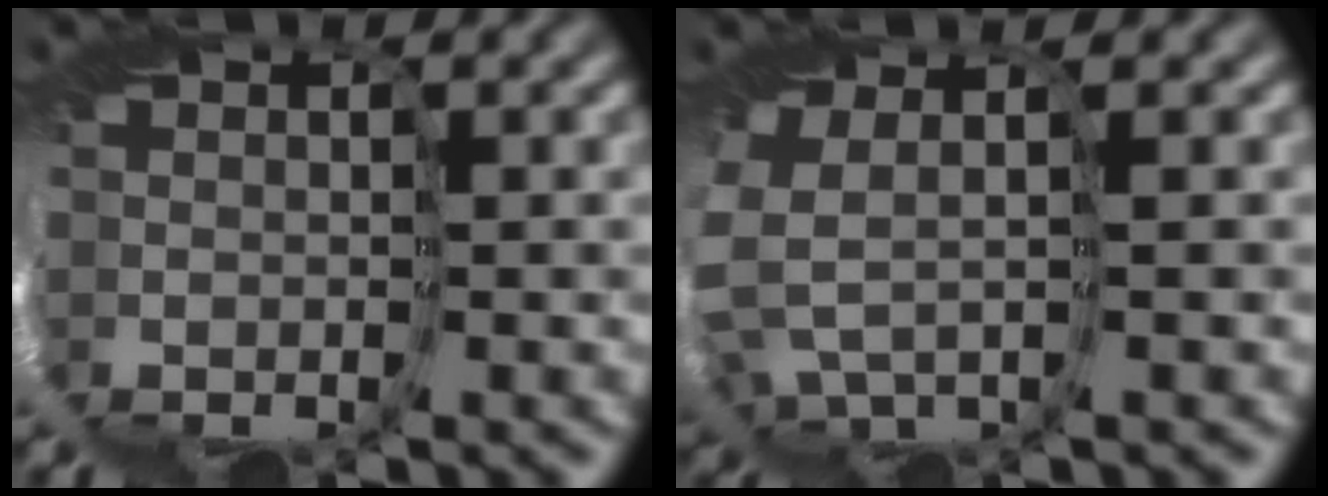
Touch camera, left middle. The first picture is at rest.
{"total": 2.1, "force": [1.9, 0.2, 1.0], "torque": [-0.056, -0.017, 0.025]}